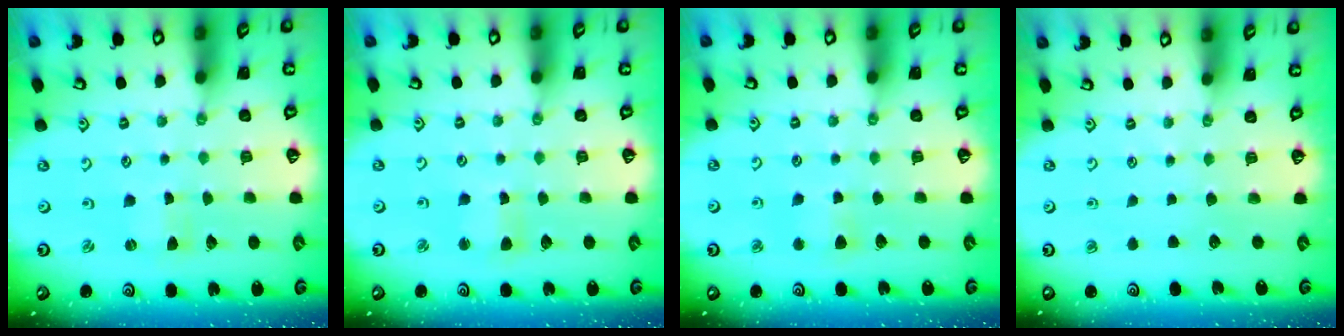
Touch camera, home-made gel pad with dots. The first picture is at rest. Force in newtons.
{"total": 3.3, "press": 3.3, "slide": 0.4}
{"total": 3.8, "press": 3.7, "slide": 0.7}
{"total": 0.0}